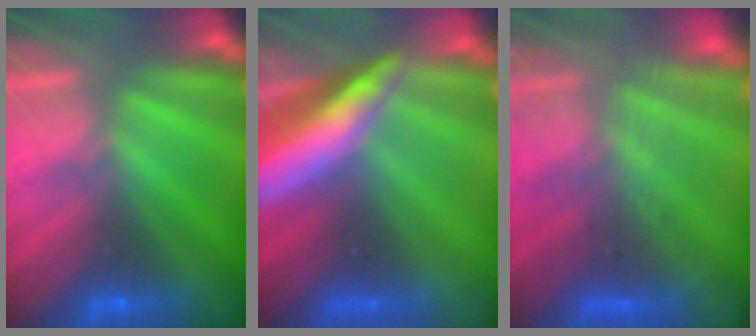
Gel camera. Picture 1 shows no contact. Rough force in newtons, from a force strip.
{"total": 7.6}
{"total": 7.0}